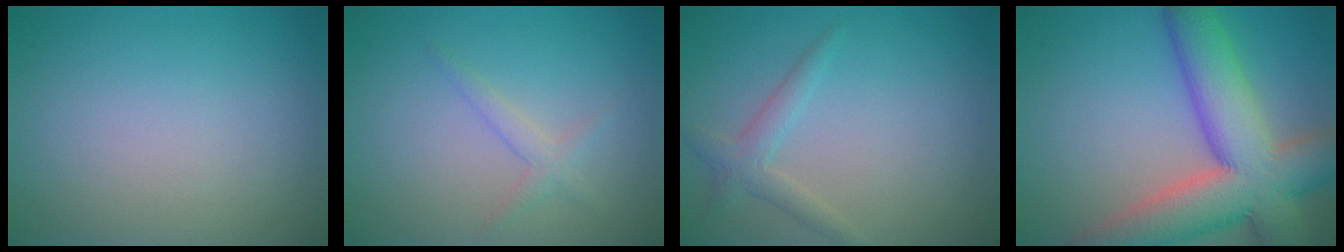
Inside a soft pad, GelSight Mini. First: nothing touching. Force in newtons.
{"total": 1.3, "press": 1.3, "slide": 0.1}
{"total": 1.9, "press": 1.9, "slide": 0.0}
{"total": 11.7, "press": 11.7, "slide": 0.6}